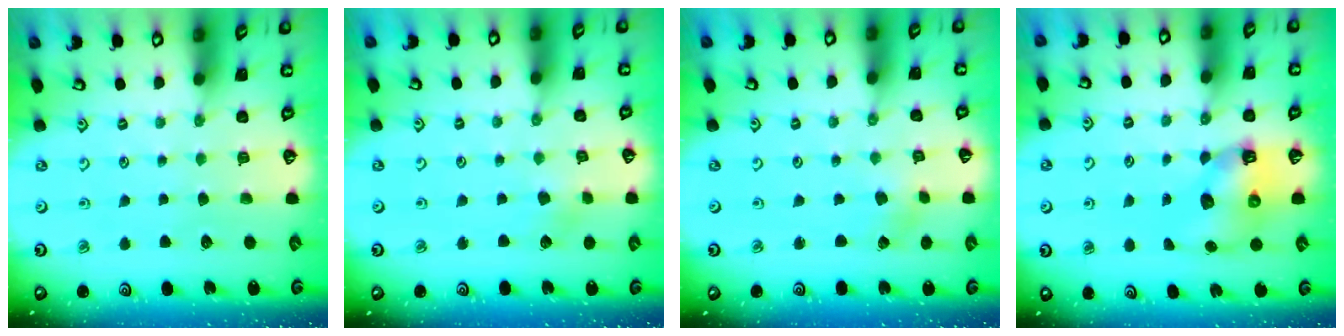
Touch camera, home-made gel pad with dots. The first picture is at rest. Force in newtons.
{"total": 2.4, "press": 2.3, "slide": 0.4}
{"total": 0.7, "press": 0.7, "slide": 0.0}
{"total": 6.7, "press": 6.6, "slide": 1.1}